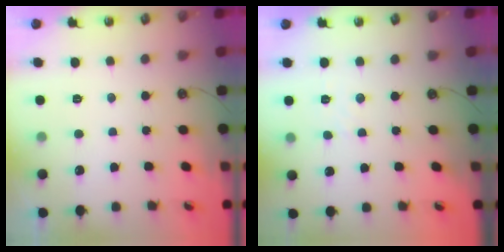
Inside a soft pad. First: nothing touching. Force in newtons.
{"total": 2.4, "press": 2.4, "slide": 0.4}